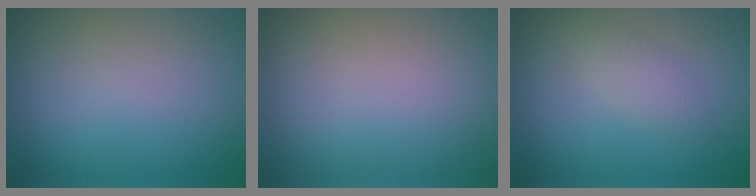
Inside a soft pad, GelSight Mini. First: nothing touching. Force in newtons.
{"total": 0.0}
{"total": 1.6, "press": 1.6, "slide": 0.1}